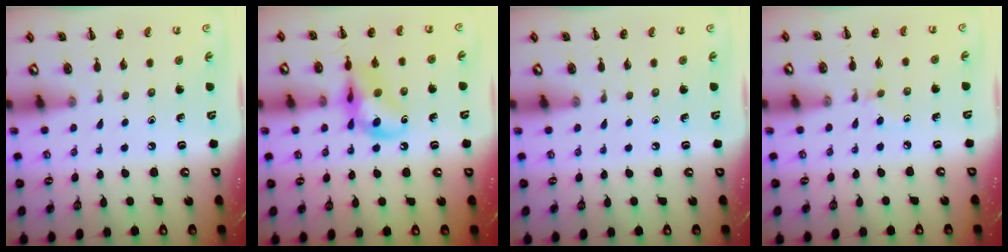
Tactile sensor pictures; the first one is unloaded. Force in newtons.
{"total": 13.3, "press": 13.0, "slide": 2.5}
{"total": 0.0}
{"total": 2.0, "press": 1.8, "slide": 0.8}